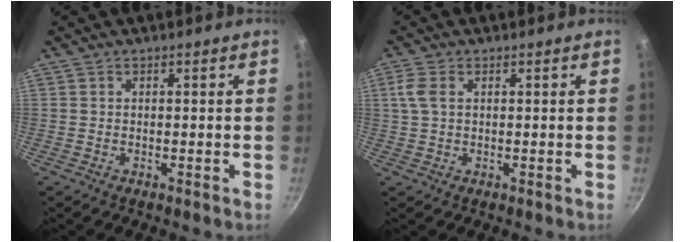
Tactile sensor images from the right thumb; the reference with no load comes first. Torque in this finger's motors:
{"motor_torque": [-0.01, -0.01, 0.61, 0.00, 0.02]}